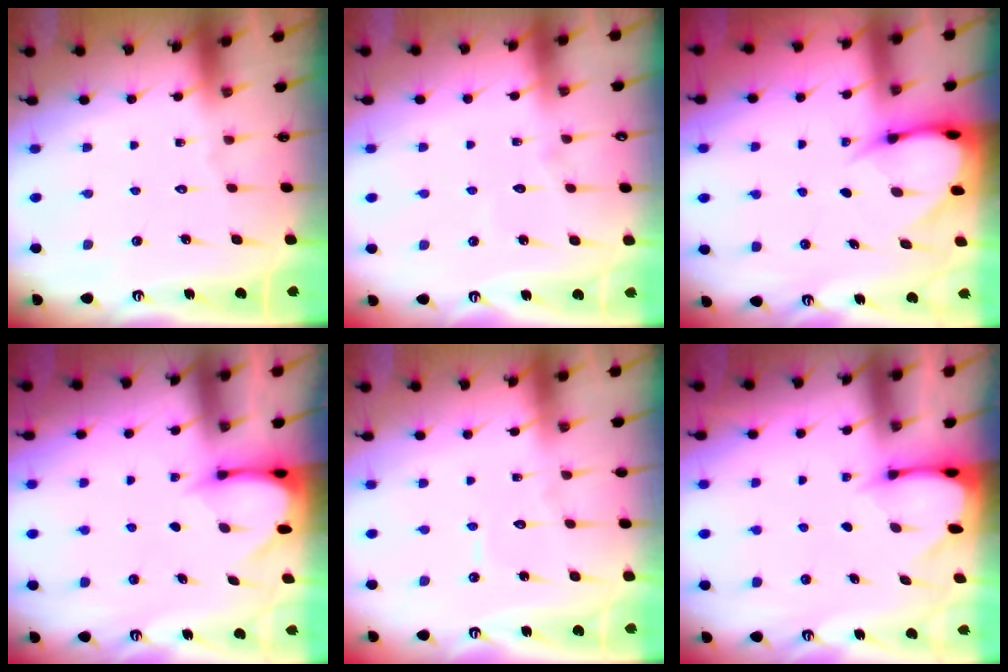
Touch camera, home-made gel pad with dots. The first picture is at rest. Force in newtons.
{"total": 4.4, "press": 4.3, "slide": 0.4}
{"total": 6.0, "press": 6.0, "slide": 0.8}
{"total": 3.4, "press": 3.4, "slide": 0.3}
{"total": 5.0, "press": 5.0, "slide": 0.5}
{"total": 2.5, "press": 2.5, "slide": 0.3}